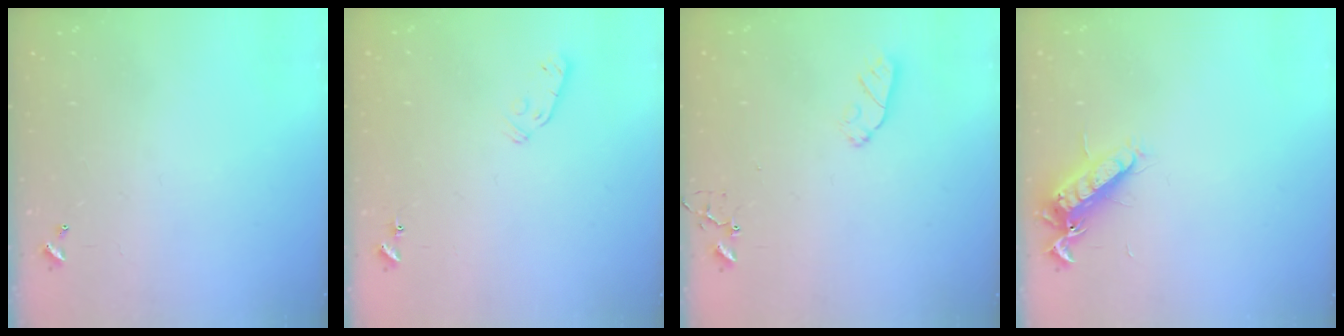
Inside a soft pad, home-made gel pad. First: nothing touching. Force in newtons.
{"total": 5.3, "press": 5.3, "slide": 0.7}
{"total": 6.6, "press": 6.6, "slide": 0.2}
{"total": 13.0, "press": 12.9, "slide": 1.2}